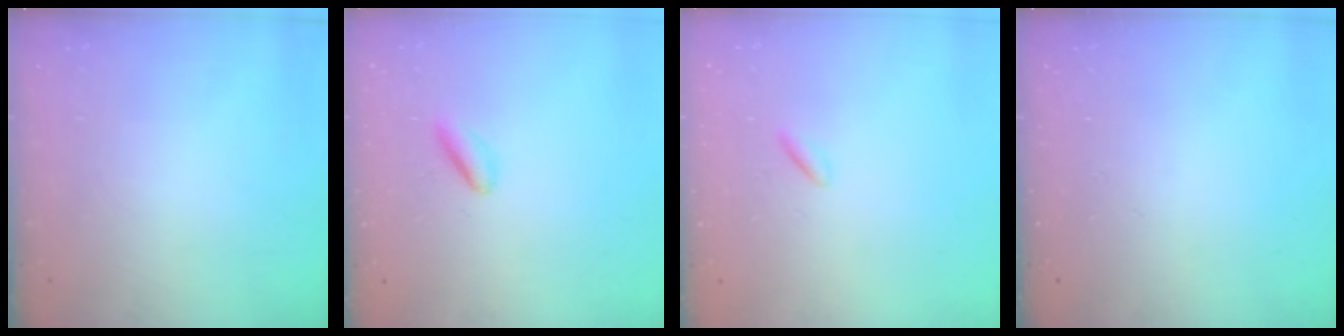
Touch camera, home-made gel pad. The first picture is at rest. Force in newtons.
{"total": 3.0, "press": 2.9, "slide": 0.6}
{"total": 0.5, "press": 0.3, "slide": 0.4}
{"total": 0.0}